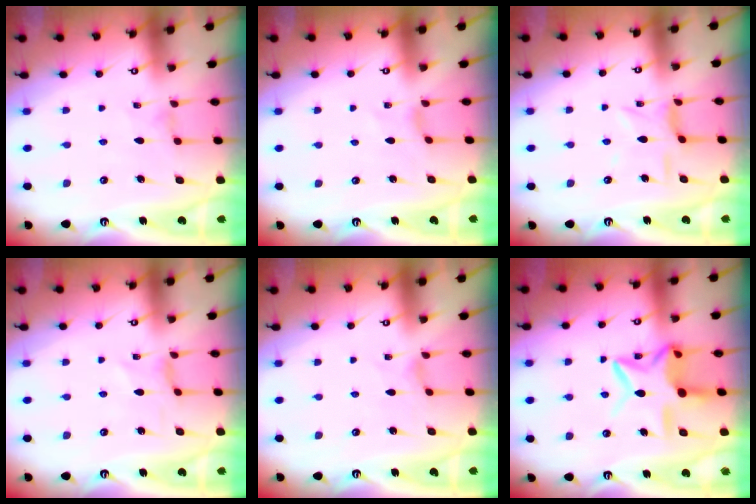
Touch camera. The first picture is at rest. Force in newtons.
{"total": 0.0}
{"total": 5.0, "press": 5.0, "slide": 0.3}
{"total": 0.0}
{"total": 0.0}
{"total": 13.3, "press": 13.3, "slide": 1.1}